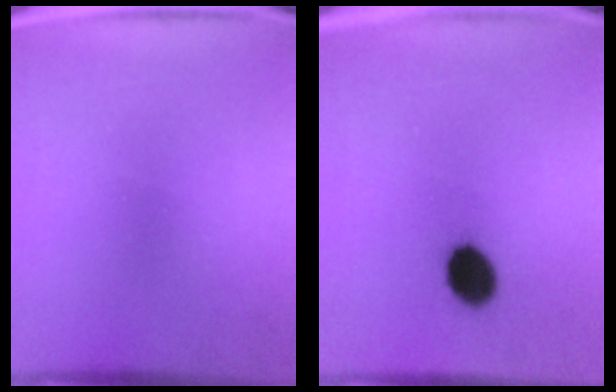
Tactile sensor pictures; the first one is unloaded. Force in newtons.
{"total": 6.8}